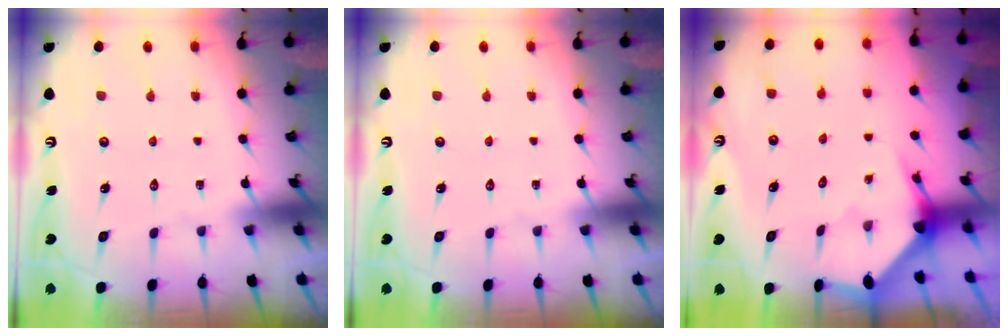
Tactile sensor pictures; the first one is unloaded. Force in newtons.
{"total": 0.0}
{"total": 2.8, "press": 2.8, "slide": 0.3}